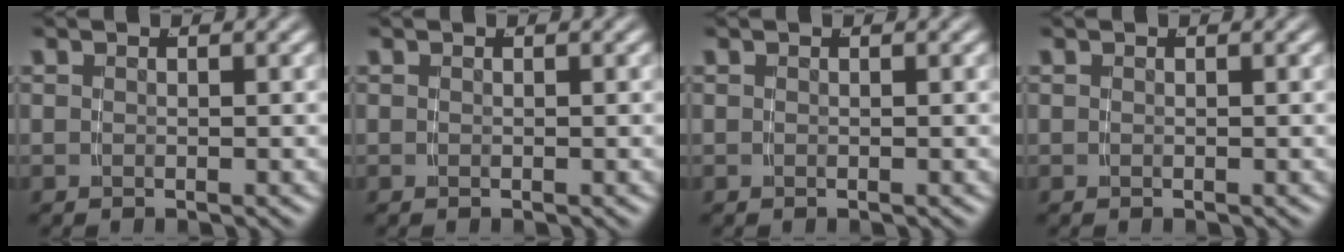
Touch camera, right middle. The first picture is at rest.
{"total": 0.0}
{"total": 0.0}
{"total": 0.0}